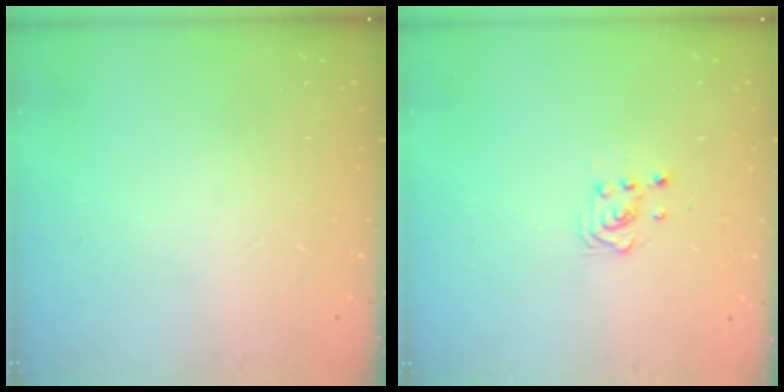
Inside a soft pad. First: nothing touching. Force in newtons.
{"total": 3.7, "press": 3.6, "slide": 0.5}